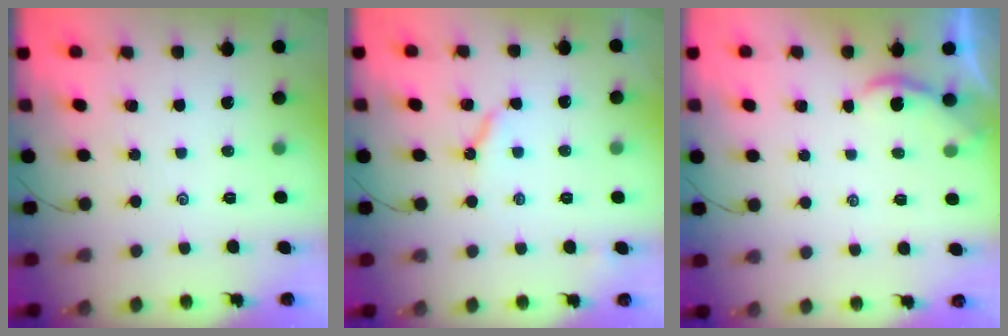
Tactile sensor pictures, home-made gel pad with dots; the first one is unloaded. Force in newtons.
{"total": 5.3, "press": 5.3, "slide": 0.2}
{"total": 1.2, "press": 1.1, "slide": 0.1}